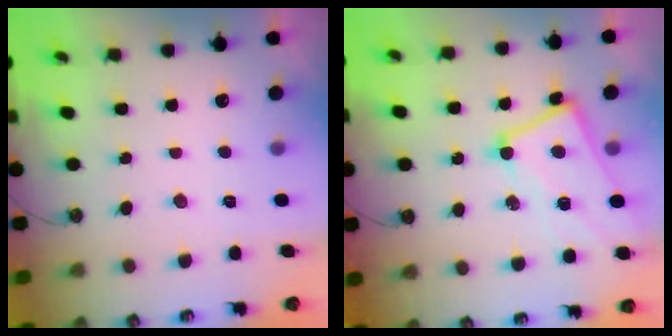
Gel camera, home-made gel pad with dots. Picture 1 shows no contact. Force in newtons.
{"total": 6.6, "press": 6.5, "slide": 1.1}